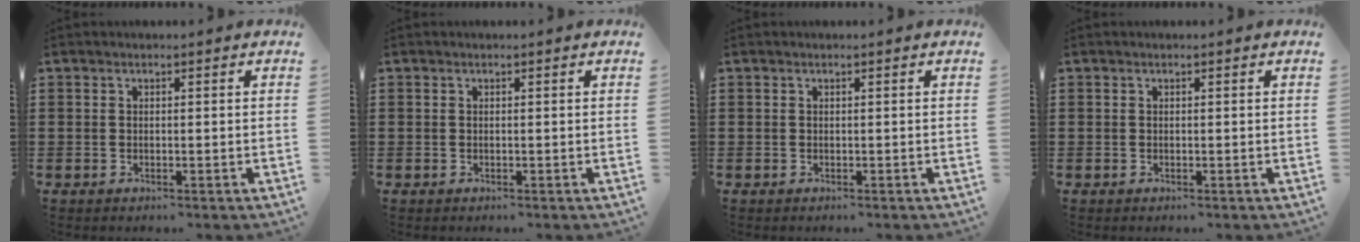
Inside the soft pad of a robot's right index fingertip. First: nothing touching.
{"total": 0.0}
{"total": 0.0}
{"total": 0.0}